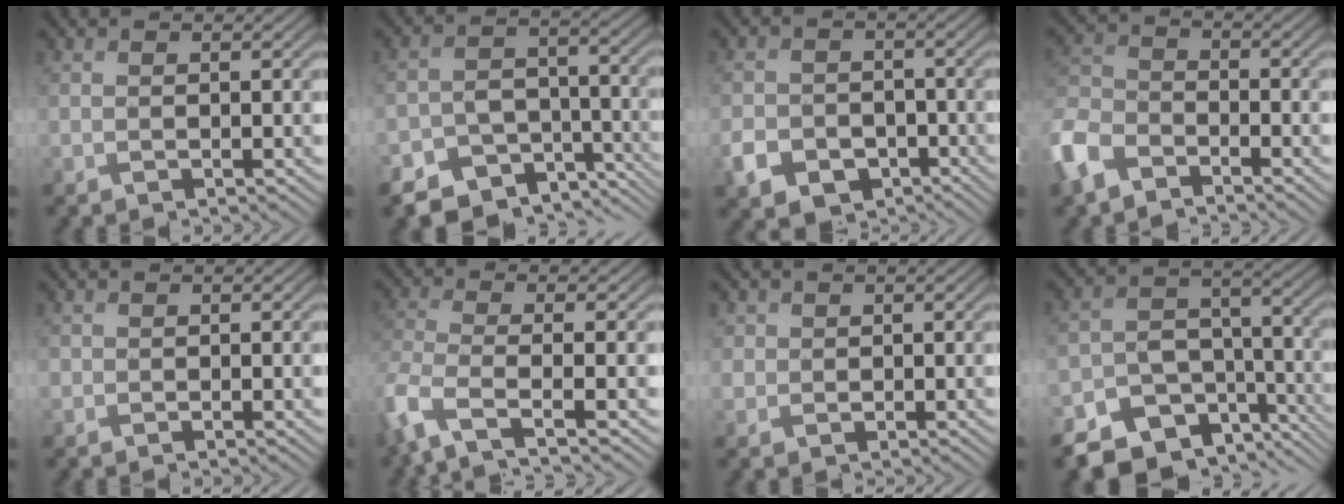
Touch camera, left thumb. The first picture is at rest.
{"total": 10.1, "force": [-7.1, 6.1, 3.7], "torque": [-0.077, -0.014, -0.112]}
{"total": 6.0, "force": [-2.9, 4.6, 2.6], "torque": [-0.058, -0.014, -0.056]}
{"total": 7.9, "force": [-5.4, 4.1, 4.1], "torque": [-0.111, -0.011, -0.129]}
{"total": 0.7, "force": [-0.1, 0.6, 0.2], "torque": [-0.001, -0.004, -0.003]}
{"total": 6.4, "force": [-3.6, 1.7, 5.0], "torque": [-0.115, -0.013, -0.084]}
{"total": 1.8, "force": [0.4, 1.7, 0.3], "torque": [-0.009, -0.005, 0.007]}
{"total": 13.0, "force": [-8.4, 8.4, 5.4], "torque": [-0.126, -0.025, -0.123]}